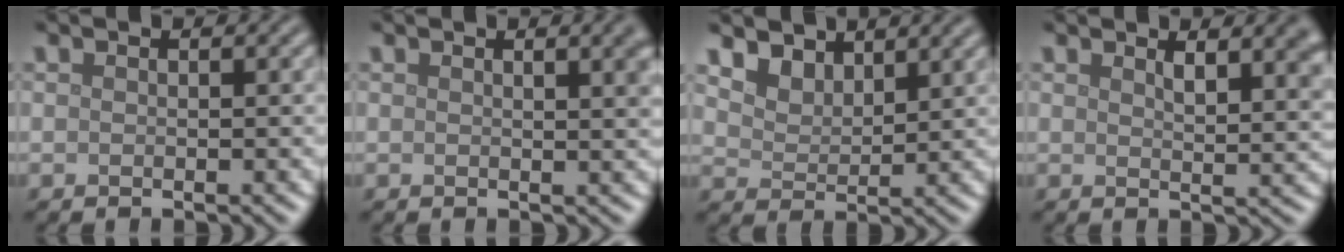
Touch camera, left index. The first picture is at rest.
{"total": 3.0, "force": [1.2, 1.0, 2.6], "torque": [-0.018, 0.008, 0.013]}
{"total": 3.9, "force": [3.2, 1.8, 1.2], "torque": [-0.042, -0.015, 0.068]}
{"total": 3.9, "force": [2.3, 1.4, 2.8], "torque": [-0.031, 0.000, 0.034]}